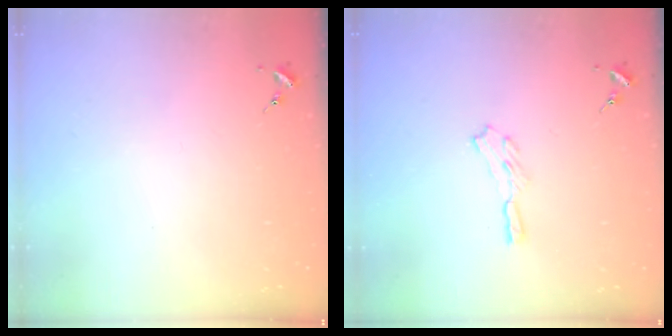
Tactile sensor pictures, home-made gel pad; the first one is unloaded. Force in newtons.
{"total": 3.9, "press": 3.8, "slide": 0.4}